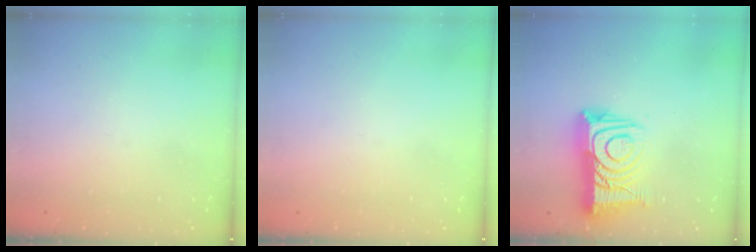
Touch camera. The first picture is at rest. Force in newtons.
{"total": 0.0}
{"total": 17.3, "press": 17.2, "slide": 1.3}